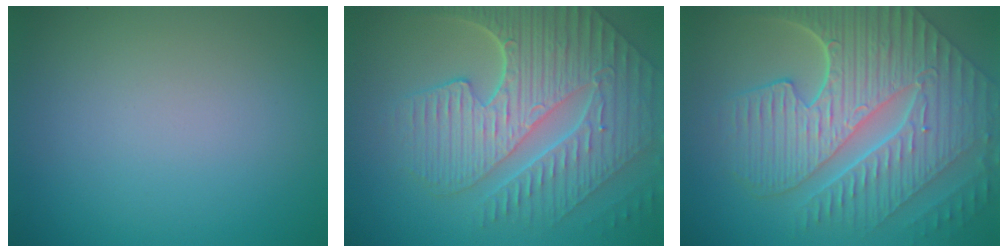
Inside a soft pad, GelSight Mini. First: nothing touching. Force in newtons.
{"total": 9.8, "press": 6.5, "slide": 7.3}
{"total": 10.6, "press": 7.3, "slide": 7.7}